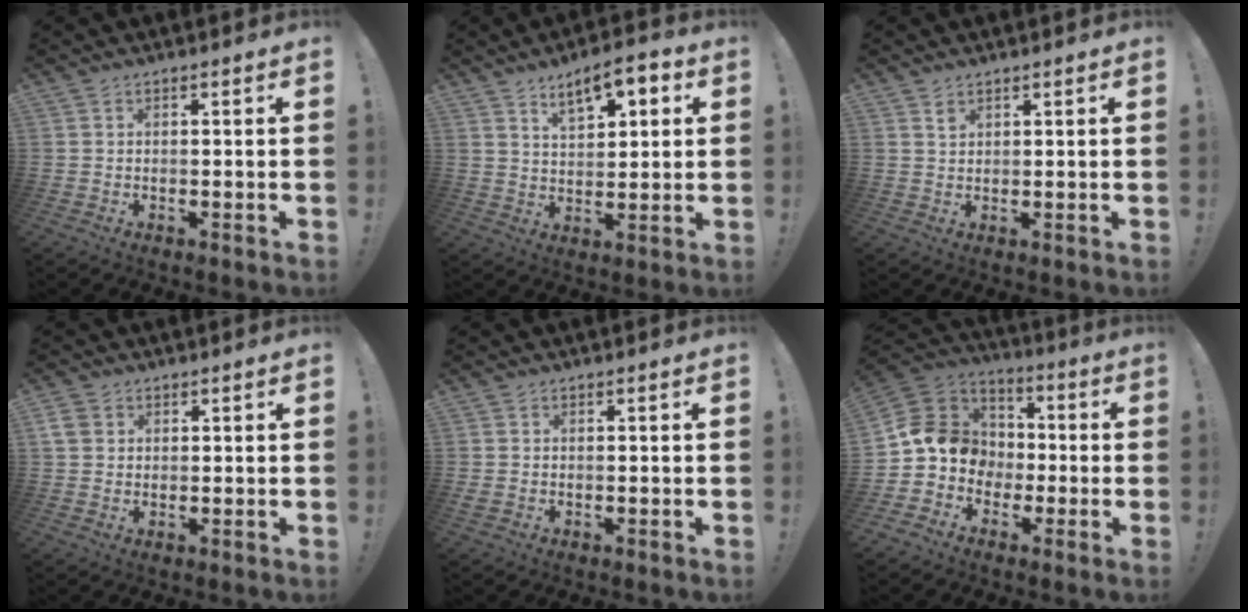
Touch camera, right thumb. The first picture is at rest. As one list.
[{"total": 9.3, "force": [5.2, 4.2, 6.5], "torque": [-0.090, -0.022, 0.088]}, {"total": 1.4, "force": [1.0, 0.8, 0.5], "torque": [0.003, -0.007, 0.017]}, {"total": 4.4, "force": [1.8, 3.4, 2.1], "torque": [-0.032, -0.001, 0.037]}, {"total": 0.9, "force": [0.1, 0.8, 0.4], "torque": [-0.004, 0.000, 0.001]}, {"total": 14.1, "force": [-1.2, 12.7, 6.0], "torque": [-0.085, 0.022, -0.009]}]